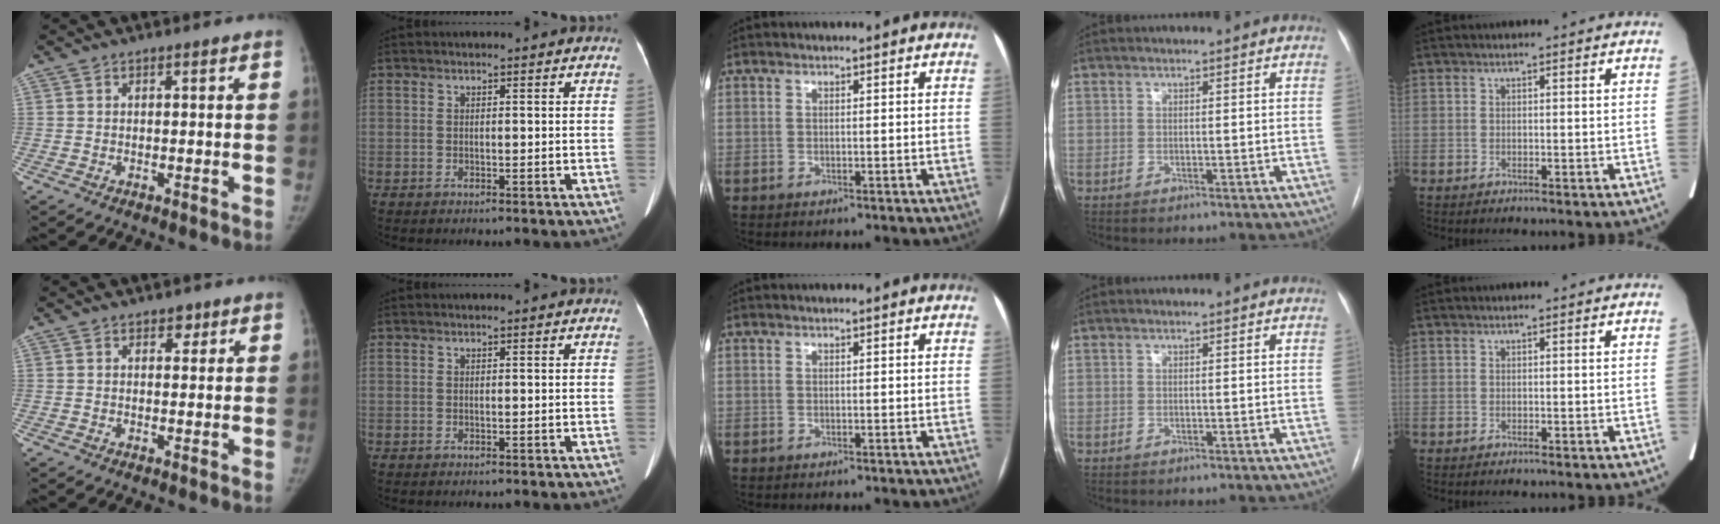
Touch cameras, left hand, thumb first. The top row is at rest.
{"thumb": {"total": 1.6, "force": [1.0, 1.1, 0.7], "torque": [0.005, -0.004, 0.011]}}